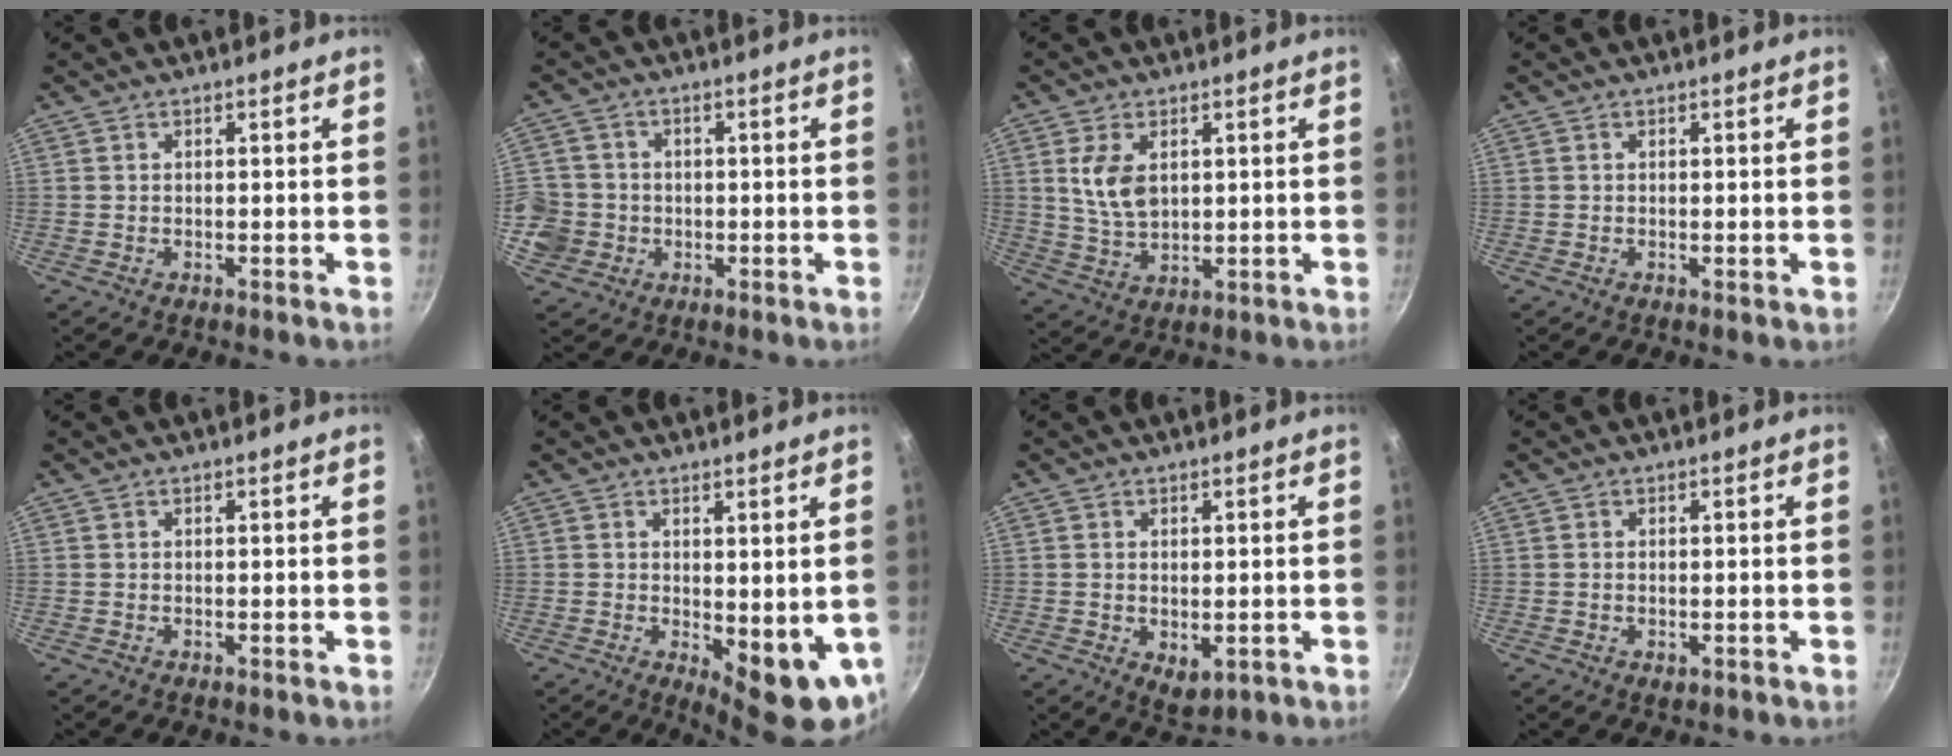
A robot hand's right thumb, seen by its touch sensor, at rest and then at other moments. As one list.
[{"total": 9.9, "force": [-1.5, 9.4, 3.0], "torque": [-0.067, 0.022, -0.027]}, {"total": 7.4, "force": [2.0, 4.5, 5.6], "torque": [-0.101, -0.016, 0.043]}, {"total": 0.0}, {"total": 0.0}, {"total": 9.7, "force": [-0.1, 4.2, 8.7], "torque": [-0.095, -0.012, 0.011]}, {"total": 4.0, "force": [-0.4, 2.5, 3.1], "torque": [-0.045, -0.015, -0.001]}, {"total": 1.2, "force": [-0.3, 0.8, 0.9], "torque": [-0.014, -0.001, -0.004]}]